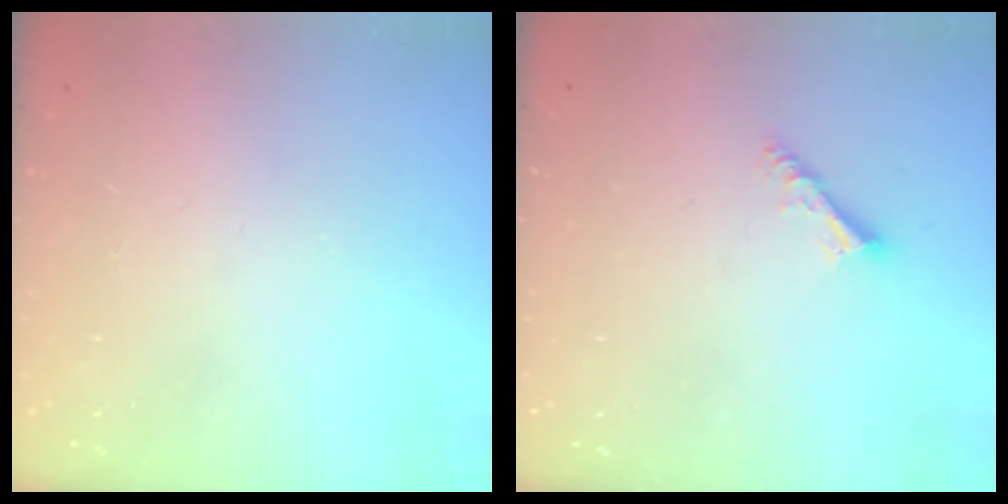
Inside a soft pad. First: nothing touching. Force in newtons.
{"total": 4.4, "press": 4.4, "slide": 0.1}